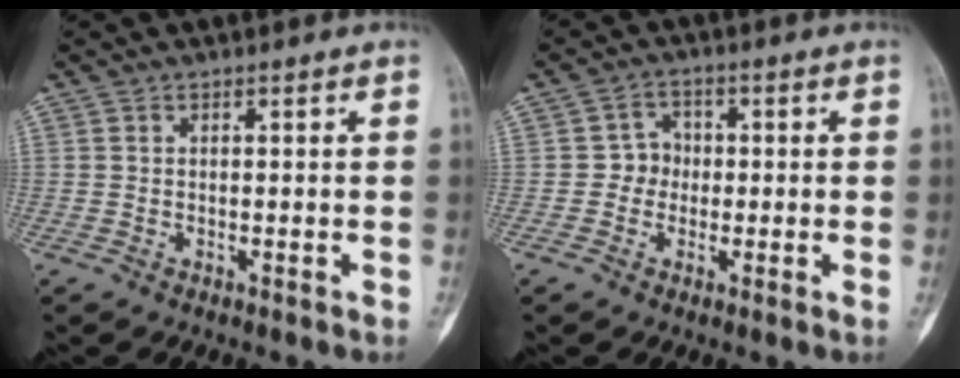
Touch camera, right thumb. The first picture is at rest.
{"total": 3.7, "force": [-0.3, 3.4, 1.3], "torque": [0.006, 0.012, -0.017]}